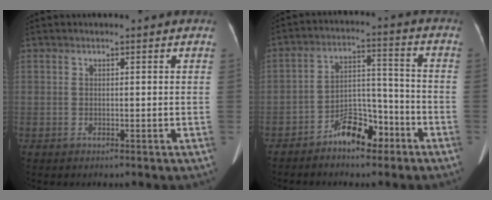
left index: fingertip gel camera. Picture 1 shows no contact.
{"total": 7.7, "force": [-5.2, 3.4, 4.4], "torque": [-0.075, 0.026, -0.089]}